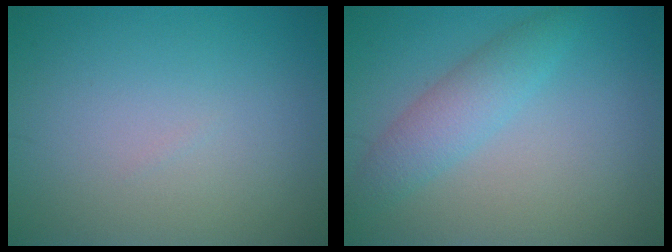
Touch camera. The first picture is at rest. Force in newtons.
{"total": 2.4, "press": 2.4, "slide": 0.2}